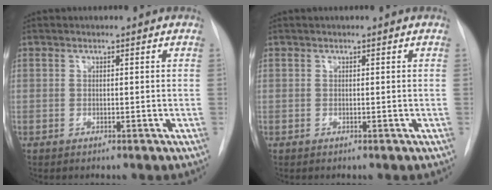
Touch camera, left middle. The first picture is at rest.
{"total": 0.0}